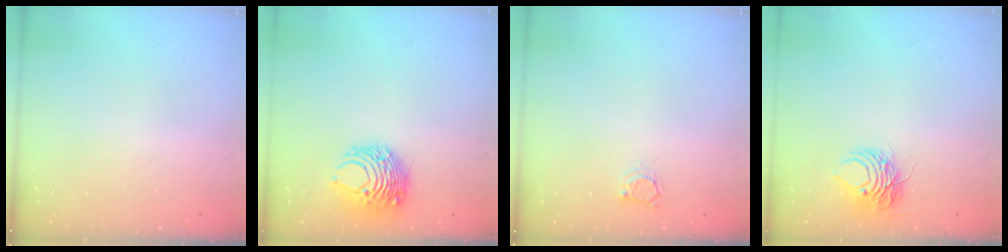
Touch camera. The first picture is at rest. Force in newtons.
{"total": 9.2, "press": 9.2, "slide": 0.5}
{"total": 2.9, "press": 2.9, "slide": 0.4}
{"total": 7.6, "press": 7.6, "slide": 0.5}